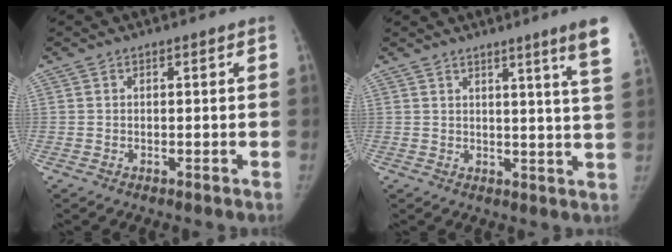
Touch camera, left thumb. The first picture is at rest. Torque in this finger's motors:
{"motor_torque": [1.14, 0.55, 0.96, -0.75, 0.03]}